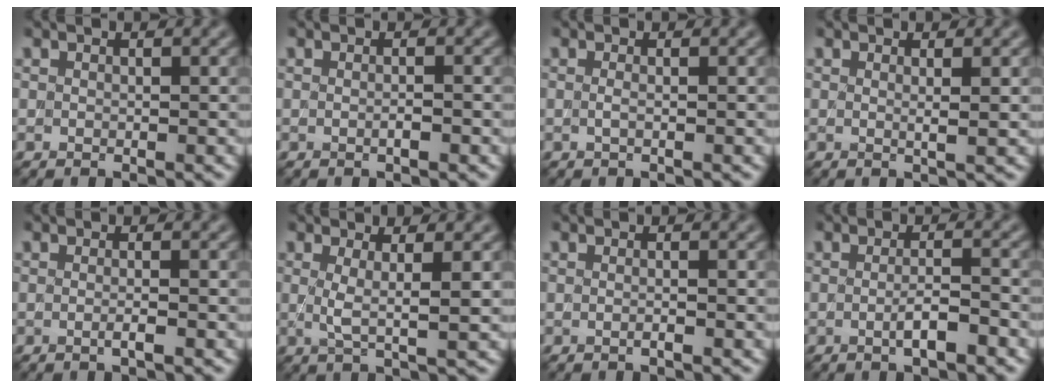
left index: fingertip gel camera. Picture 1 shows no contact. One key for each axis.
{"total": 1.0, "fx": -0.1, "fy": 0.3, "fz": 1.0, "tx": -0.012, "ty": -0.002, "tz": -0.009}
{"total": 0.7, "fx": 0.0, "fy": 0.3, "fz": 0.7, "tx": -0.013, "ty": -0.004, "tz": -0.006}
{"total": 1.5, "fx": 0.3, "fy": 0.4, "fz": 1.4, "tx": -0.019, "ty": 0.002, "tz": -0.001}
{"total": 1.2, "fx": -0.2, "fy": 0.3, "fz": 1.2, "tx": -0.014, "ty": -0.002, "tz": -0.010}
{"total": 2.5, "fx": 0.5, "fy": 0.5, "fz": 2.4, "tx": -0.048, "ty": -0.006, "tz": 0.005}
{"total": 0.8, "fx": -0.1, "fy": 0.3, "fz": 0.7, "tx": -0.010, "ty": -0.006, "tz": -0.011}
{"total": 2.3, "fx": -0.7, "fy": 0.5, "fz": 2.2, "tx": -0.036, "ty": 0.005, "tz": -0.015}